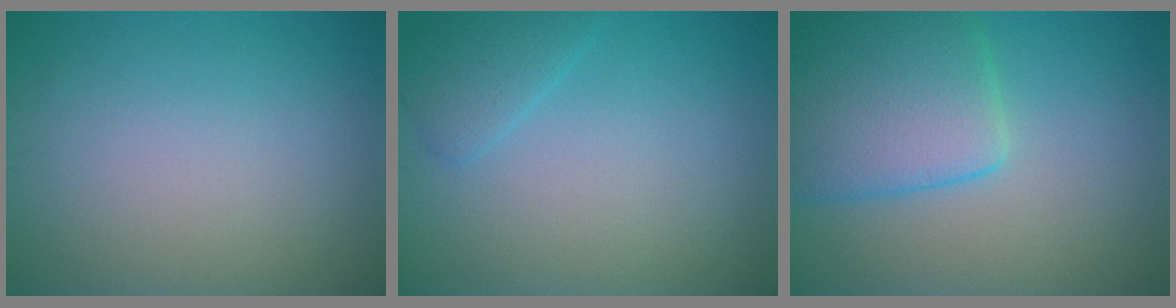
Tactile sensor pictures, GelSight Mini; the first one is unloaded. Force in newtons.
{"total": 1.8, "press": 1.8, "slide": 0.1}
{"total": 6.9, "press": 6.9, "slide": 0.4}